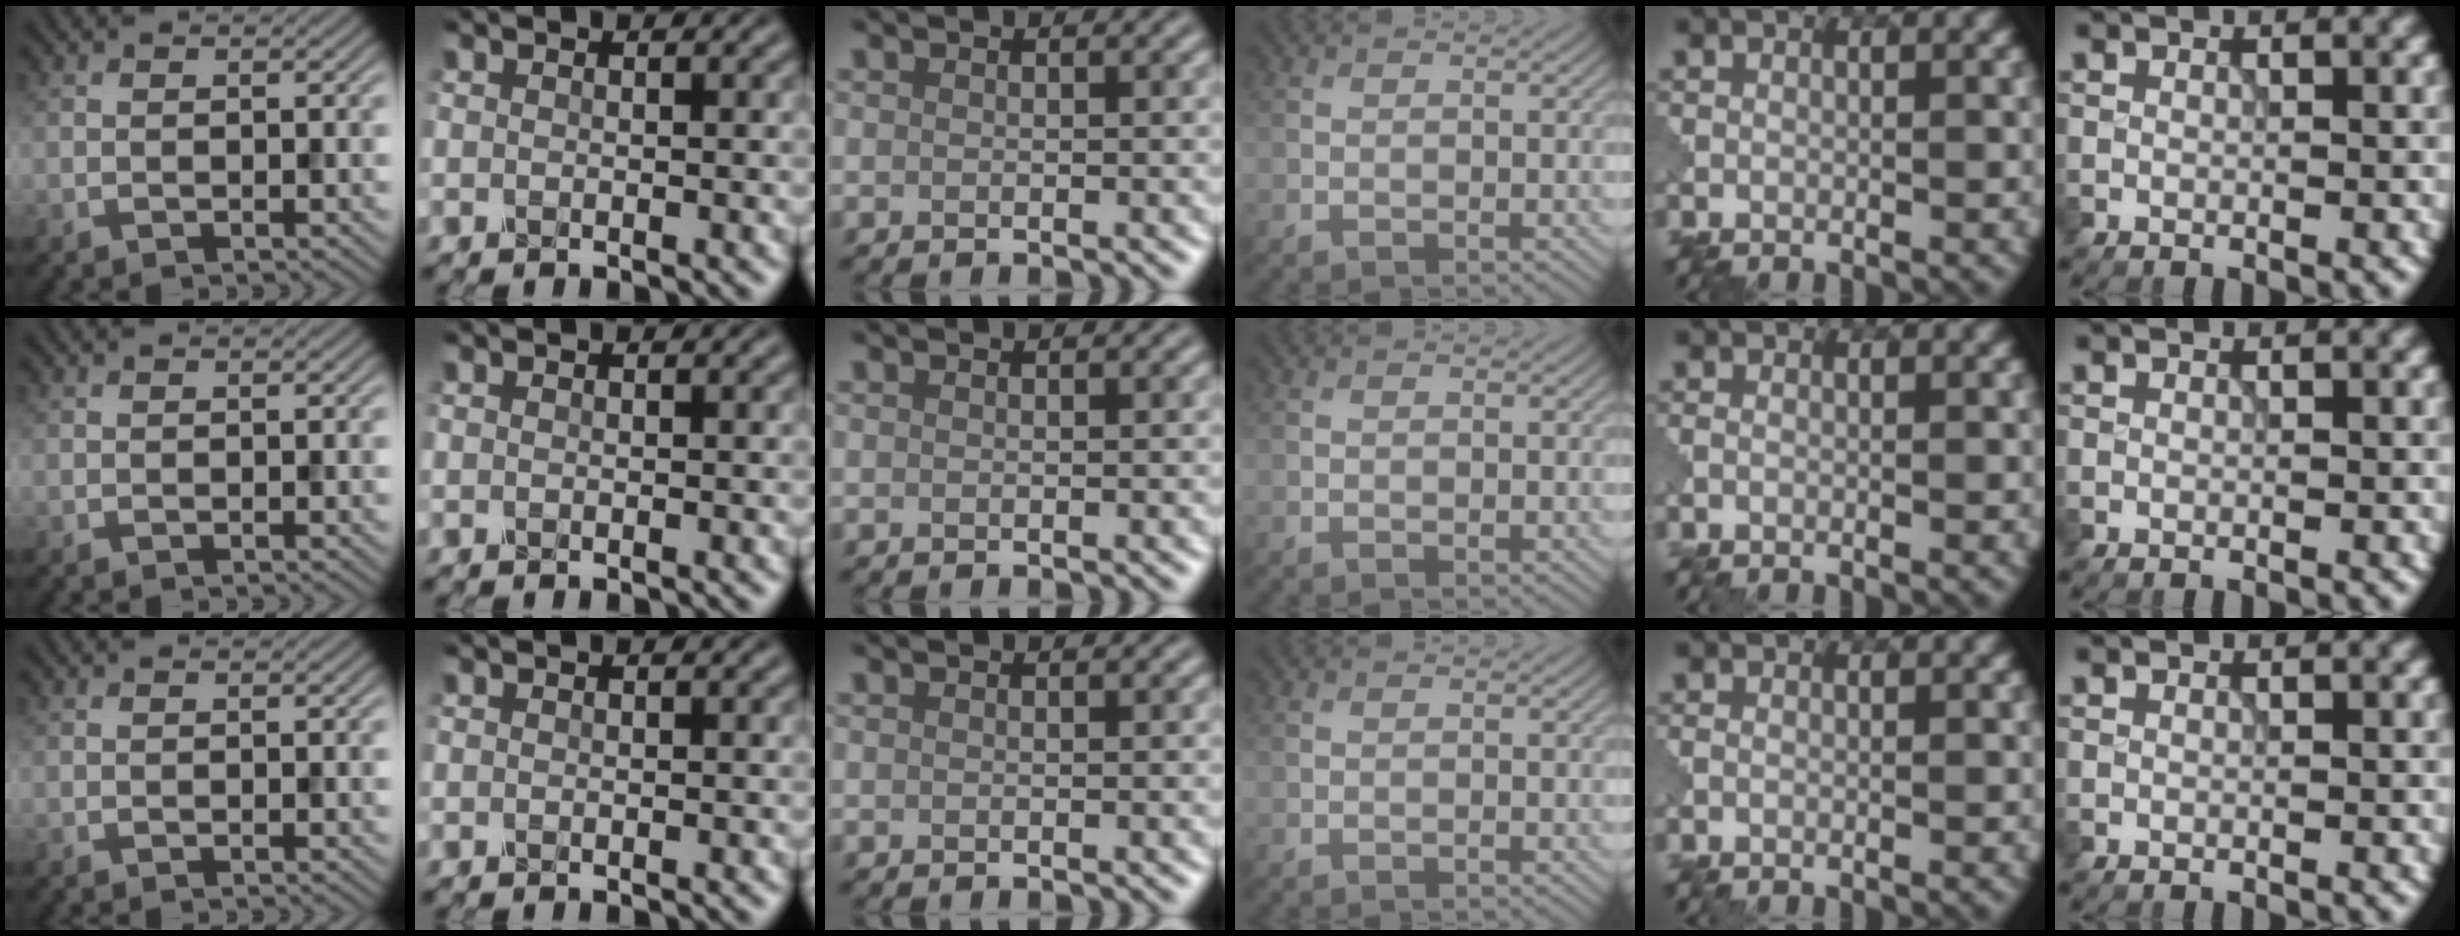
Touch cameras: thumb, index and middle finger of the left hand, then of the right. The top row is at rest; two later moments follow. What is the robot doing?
{"motion": "wrap", "object": "tissue paper"}